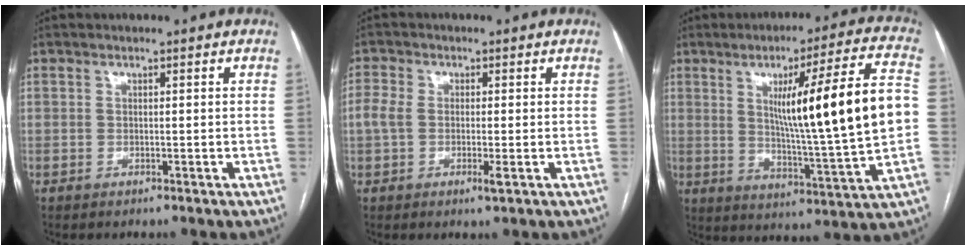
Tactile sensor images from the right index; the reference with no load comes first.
{"total": 4.2, "force": [-0.7, 1.8, 3.8], "torque": [-0.085, 0.002, -0.013]}
{"total": 20.4, "force": [2.3, -0.4, 20.3], "torque": [-0.303, 0.001, 0.028]}